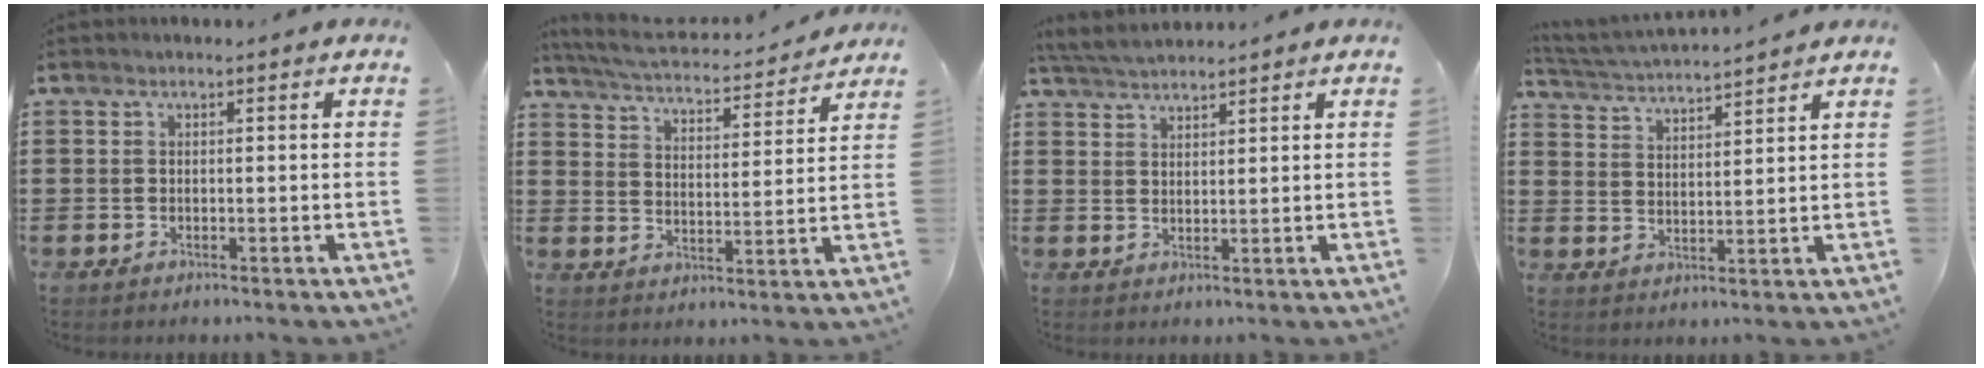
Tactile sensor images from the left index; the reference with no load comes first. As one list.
[{"total": 4.9, "force": [4.7, 0.0, 1.2], "torque": [-0.048, -0.034, 0.077]}, {"total": 3.5, "force": [3.4, 0.3, 0.8], "torque": [-0.026, -0.005, 0.064]}, {"total": 3.9, "force": [3.8, -0.3, 0.6], "torque": [-0.029, -0.023, 0.064]}]